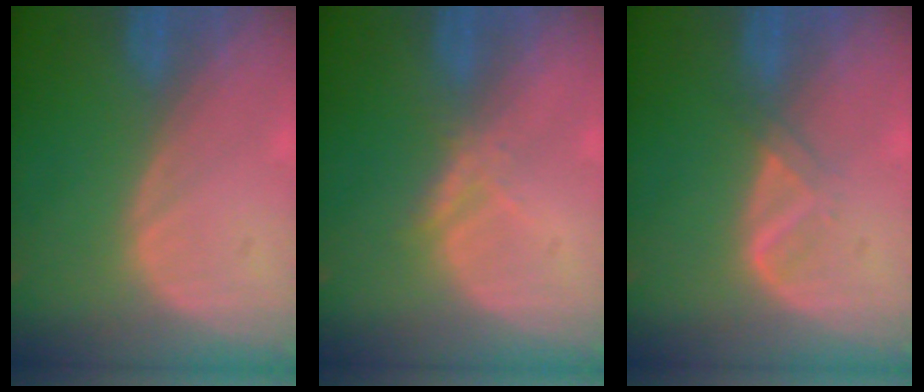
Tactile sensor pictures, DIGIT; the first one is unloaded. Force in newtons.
{"total": 2.1, "press": 2.1, "slide": 0.2}
{"total": 2.1, "press": 2.1, "slide": 0.2}